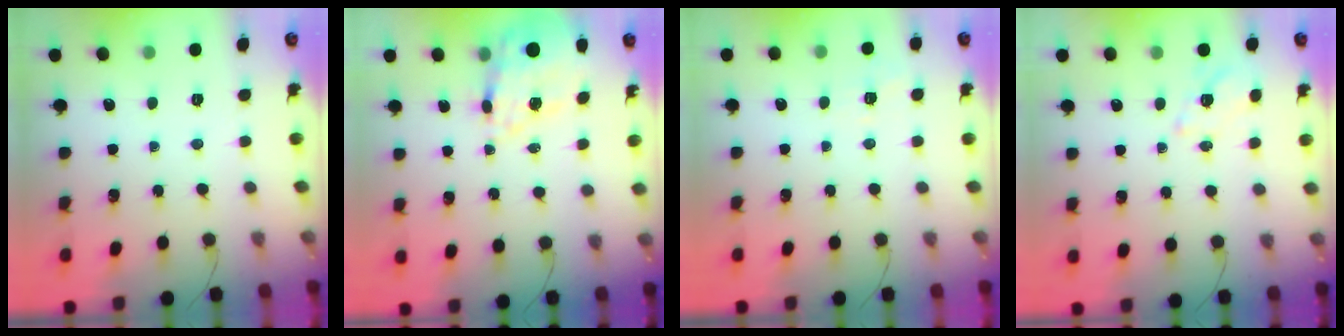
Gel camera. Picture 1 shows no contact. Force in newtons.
{"total": 17.1, "press": 16.7, "slide": 3.8}
{"total": 4.2, "press": 3.8, "slide": 1.7}
{"total": 1.5, "press": 0.9, "slide": 1.1}